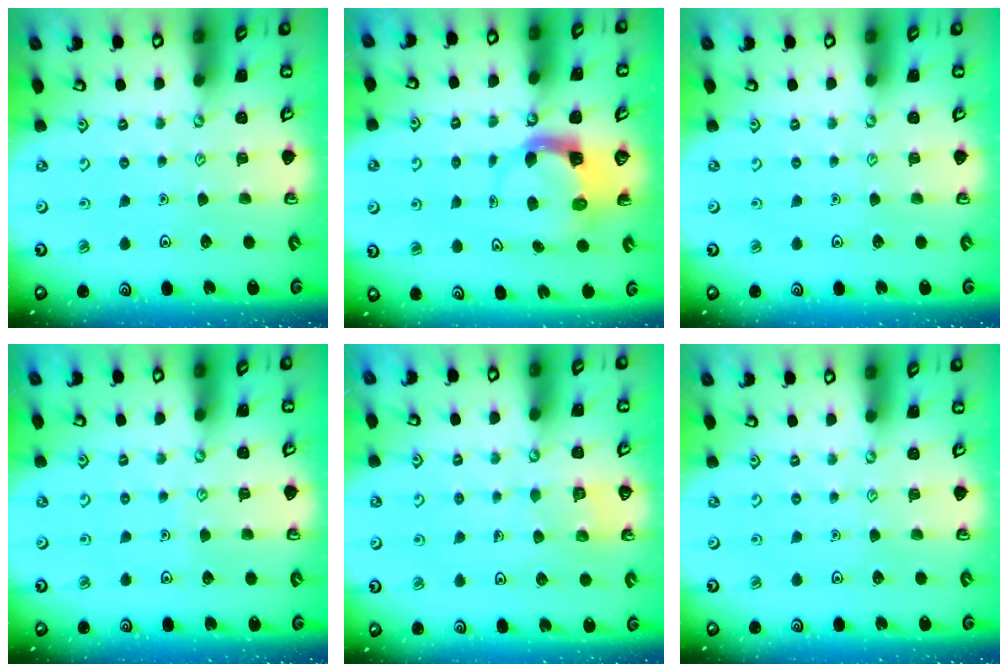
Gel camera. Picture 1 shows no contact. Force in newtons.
{"total": 4.0, "press": 3.9, "slide": 0.6}
{"total": 0.0}
{"total": 2.6, "press": 2.5, "slide": 0.3}
{"total": 4.1, "press": 4.1, "slide": 0.1}
{"total": 0.0}